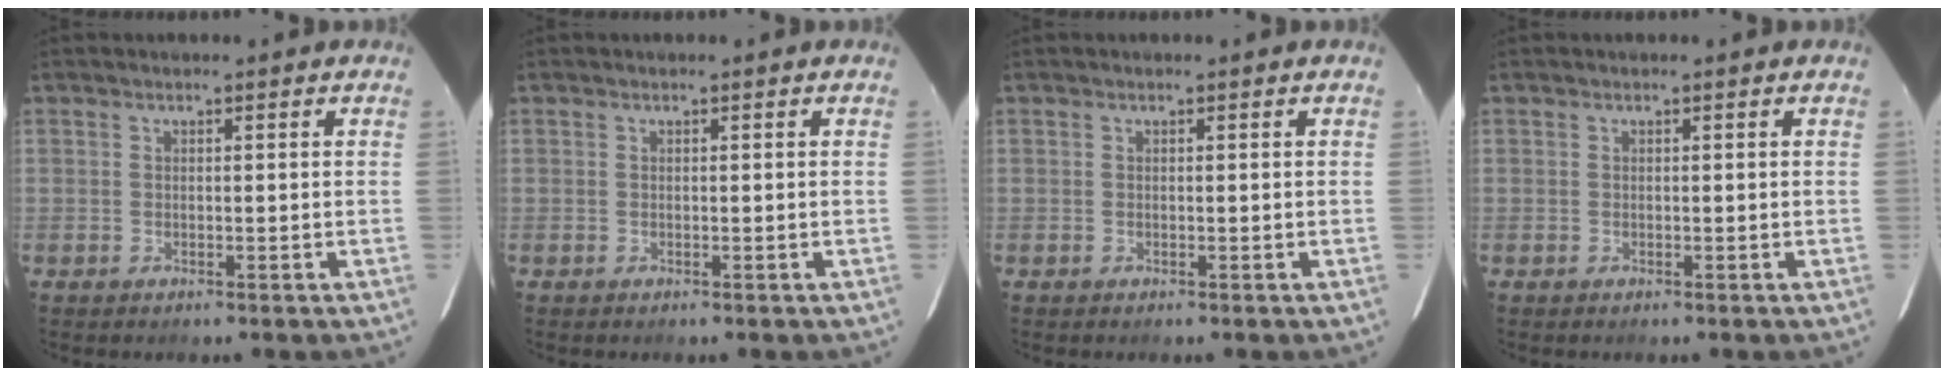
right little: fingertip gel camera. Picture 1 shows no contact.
{"total": 0.0}
{"total": 0.0}
{"total": 0.0}